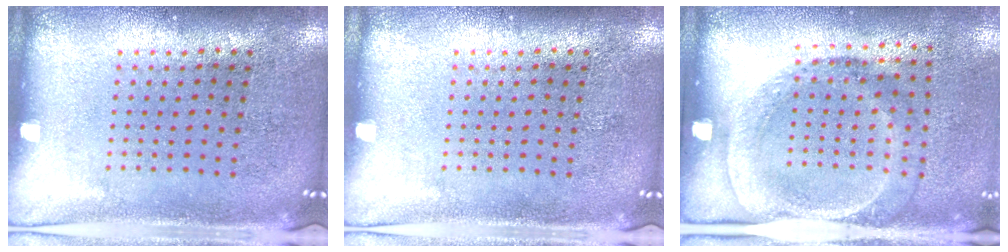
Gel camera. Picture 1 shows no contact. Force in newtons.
{"total": 0.0}
{"total": 1.8, "press": 1.2, "slide": 1.4}